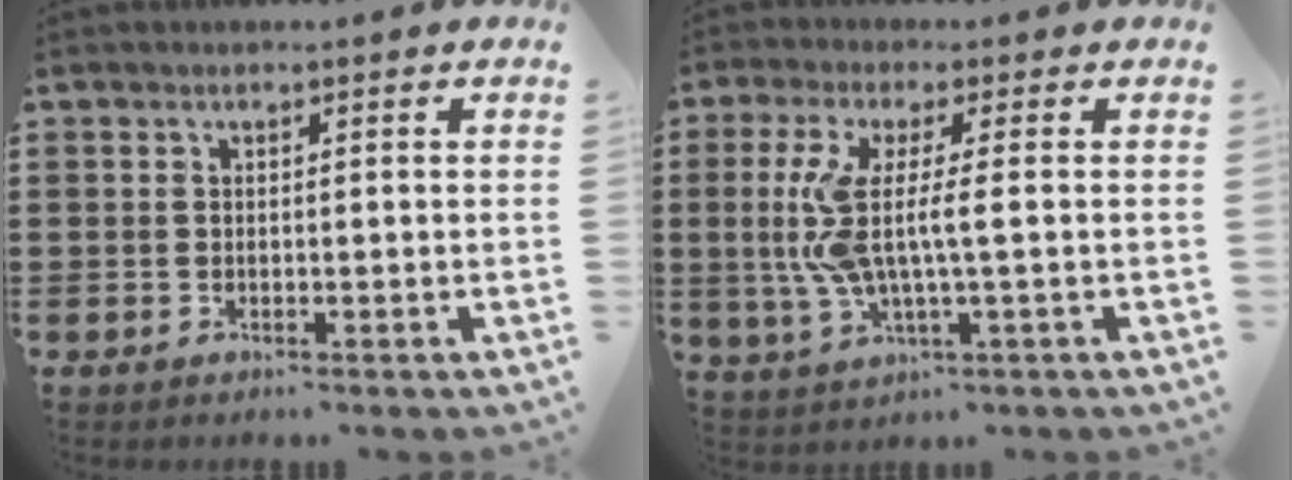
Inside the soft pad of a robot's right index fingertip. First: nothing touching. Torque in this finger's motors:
{"motor_torque": [0.75, 0.25, 0.94, 0.21]}